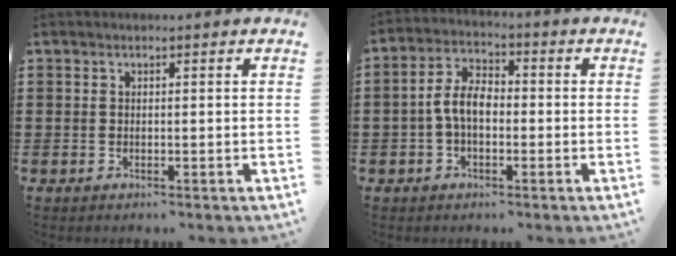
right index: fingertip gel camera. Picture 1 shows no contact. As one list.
[{"total": 6.0, "force": [-1.0, 3.5, 4.8], "torque": [-0.115, 0.001, -0.026]}]